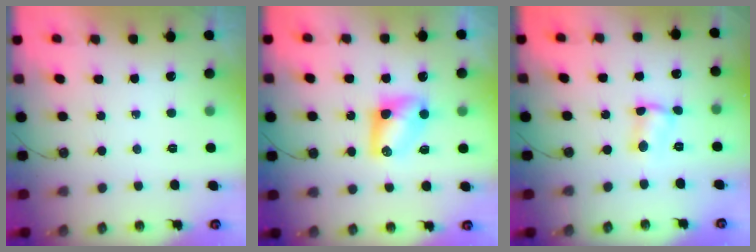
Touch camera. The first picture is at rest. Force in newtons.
{"total": 7.6, "press": 7.6, "slide": 0.8}
{"total": 2.9, "press": 2.9, "slide": 0.2}